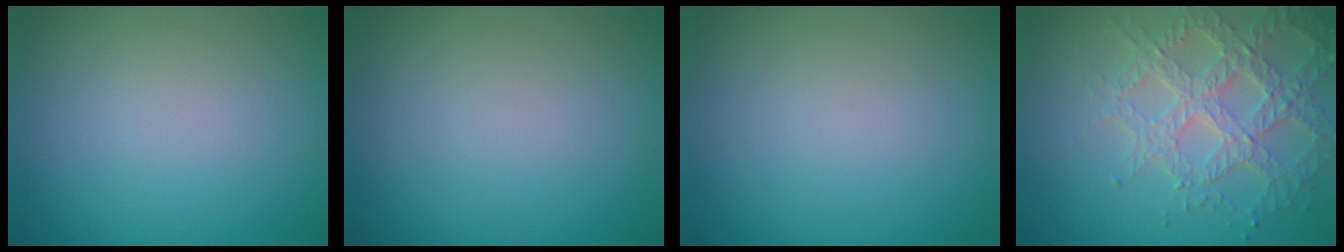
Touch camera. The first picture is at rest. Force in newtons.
{"total": 0.0}
{"total": 0.0}
{"total": 5.9, "press": 4.8, "slide": 3.4}